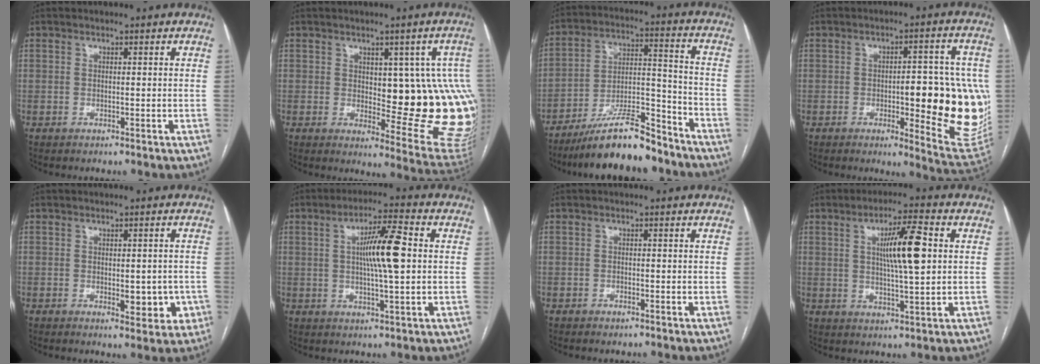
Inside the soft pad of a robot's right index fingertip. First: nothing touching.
{"total": 16.2, "force": [0.5, 5.5, 15.2], "torque": [-0.125, 0.007, 0.020]}
{"total": 15.0, "force": [-12.5, 2.9, 7.8], "torque": [-0.131, 0.020, -0.214]}
{"total": 17.5, "force": [-1.8, 4.5, 16.8], "torque": [-0.149, 0.007, -0.007]}
{"total": 5.2, "force": [-1.3, 2.5, 4.4], "torque": [-0.044, 0.004, -0.009]}
{"total": 9.2, "force": [1.1, 0.7, 9.1], "torque": [-0.159, 0.007, 0.017]}
{"total": 0.7, "force": [-0.5, 0.3, 0.4], "torque": [-0.008, -0.001, -0.005]}
{"total": 9.3, "force": [1.9, 0.9, 9.0], "torque": [-0.154, 0.004, 0.032]}